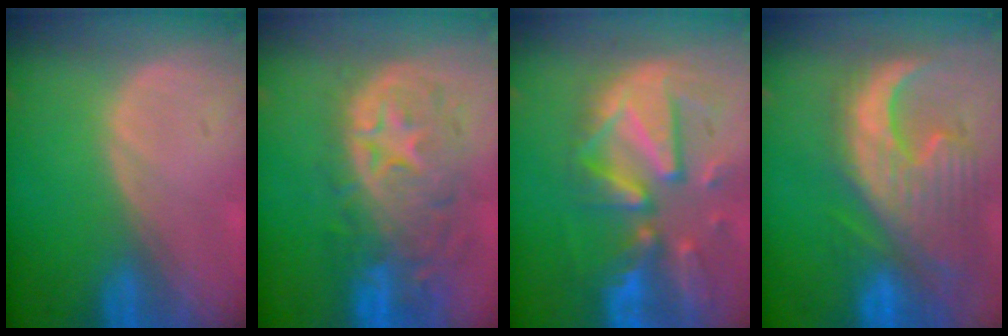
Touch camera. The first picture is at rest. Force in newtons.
{"total": 11.0, "press": 9.7, "slide": 5.2}
{"total": 12.3, "press": 10.6, "slide": 6.2}
{"total": 13.6, "press": 11.5, "slide": 7.2}